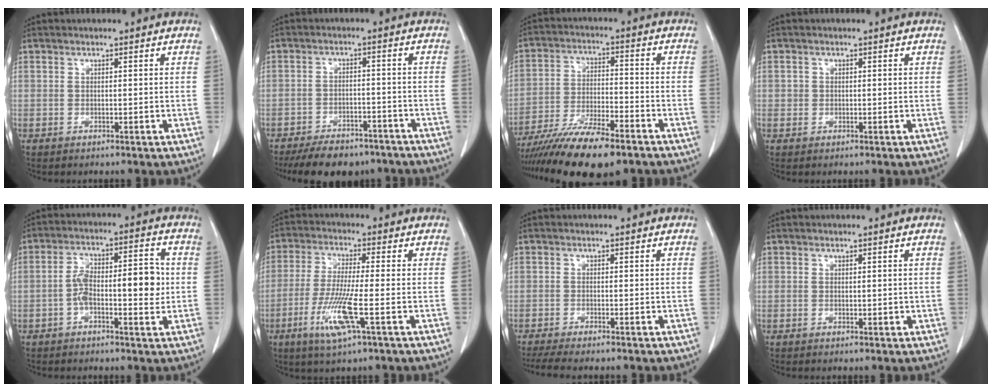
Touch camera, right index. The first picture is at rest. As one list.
[{"total": 11.5, "force": [-9.5, 4.9, 4.2], "torque": [-0.057, 0.000, -0.132]}, {"total": 14.8, "force": [-11.4, 3.0, 9.0], "torque": [-0.166, -0.024, -0.194]}, {"total": 1.0, "force": [0.1, 1.0, 0.2], "torque": [0.003, 0.004, 0.002]}, {"total": 9.5, "force": [-1.1, 3.1, 8.9], "torque": [-0.150, 0.028, -0.016]}, {"total": 5.5, "force": [-2.1, -0.5, 5.1], "torque": [-0.102, -0.014, -0.042]}, {"total": 5.5, "force": [-4.6, 0.3, 3.0], "torque": [-0.042, -0.012, -0.072]}, {"total": 0.8, "force": [0.1, 0.6, 0.6], "torque": [-0.006, 0.000, 0.004]}]